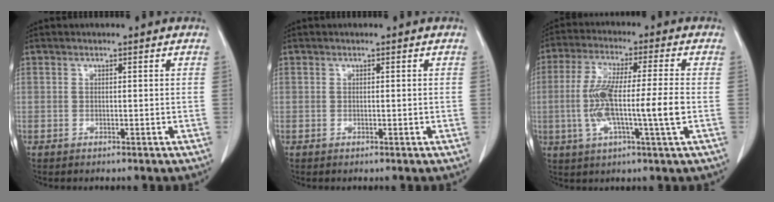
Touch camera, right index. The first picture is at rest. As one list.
[{"total": 0.0}, {"total": 11.9, "force": [-1.7, 0.3, 11.8], "torque": [-0.233, 0.001, -0.035]}]